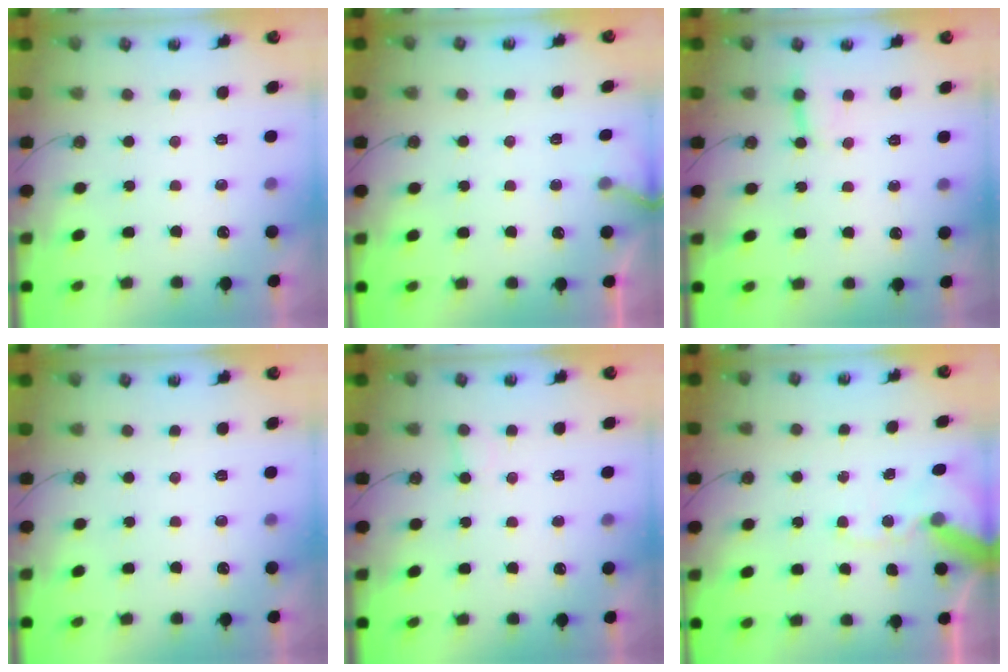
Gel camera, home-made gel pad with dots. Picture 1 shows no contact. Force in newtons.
{"total": 4.5, "press": 4.5, "slide": 0.4}
{"total": 3.7, "press": 3.6, "slide": 0.4}
{"total": 0.0}
{"total": 5.1, "press": 5.0, "slide": 0.5}
{"total": 11.4, "press": 11.3, "slide": 1.8}